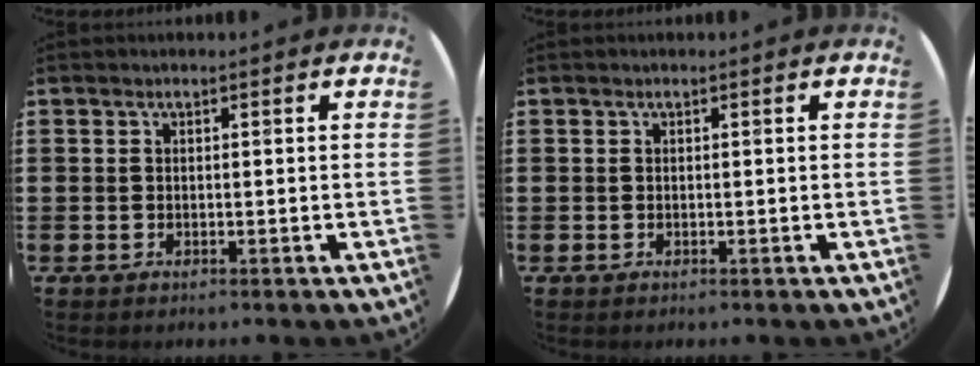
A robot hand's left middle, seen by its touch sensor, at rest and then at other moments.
{"total": 0.0}